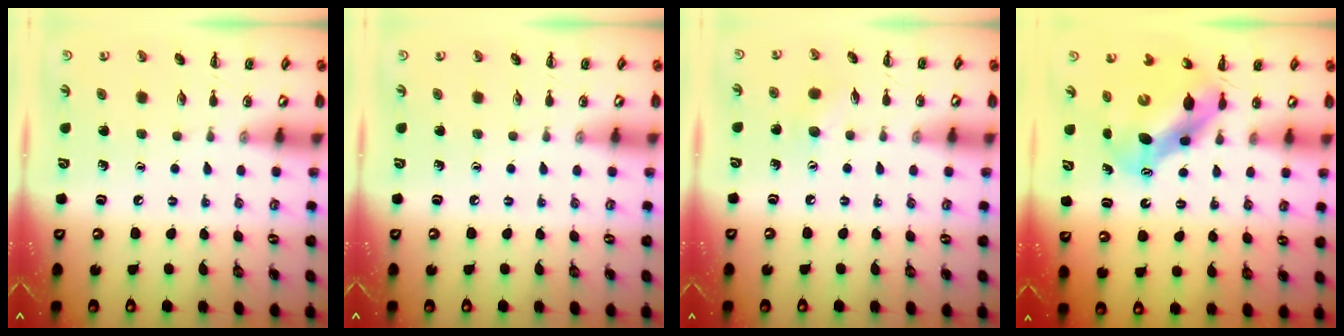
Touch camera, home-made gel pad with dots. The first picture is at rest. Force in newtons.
{"total": 0.0}
{"total": 4.0, "press": 3.9, "slide": 1.0}
{"total": 6.4, "press": 6.2, "slide": 1.6}